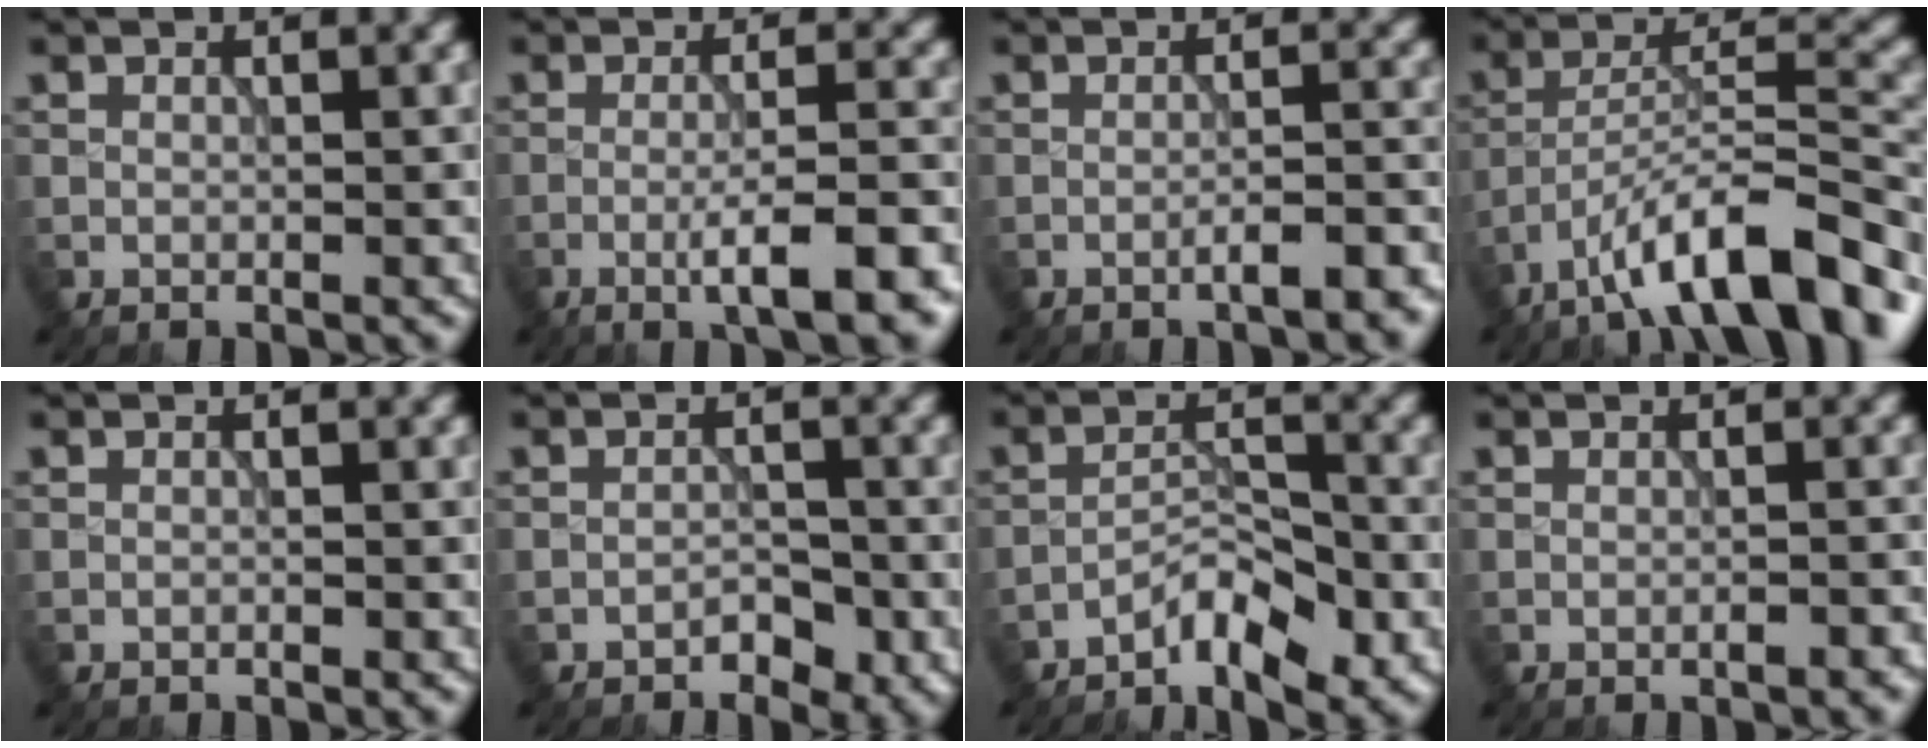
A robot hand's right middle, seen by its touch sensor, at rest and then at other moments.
{"total": 6.5, "force": [-3.1, 1.0, 5.7], "torque": [-0.084, 0.007, -0.052]}
{"total": 3.7, "force": [-2.1, 1.0, 2.9], "torque": [-0.034, 0.008, -0.031]}
{"total": 11.5, "force": [-7.9, 3.2, 7.7], "torque": [-0.116, 0.018, -0.141]}
{"total": 0.0}
{"total": 1.4, "force": [-1.0, 0.8, 0.6], "torque": [-0.007, 0.005, -0.016]}
{"total": 3.5, "force": [-2.6, 1.1, 2.1], "torque": [-0.033, 0.012, -0.050]}
{"total": 1.3, "force": [-0.6, 0.5, 1.1], "torque": [-0.010, 0.002, -0.011]}